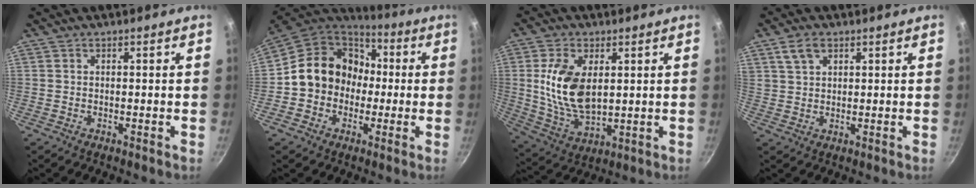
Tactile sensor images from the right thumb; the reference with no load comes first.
{"total": 15.4, "force": [-0.5, 13.6, 7.3], "torque": [-0.081, 0.046, -0.022]}
{"total": 13.3, "force": [2.3, 7.5, 10.8], "torque": [-0.198, -0.019, 0.053]}
{"total": 4.5, "force": [2.4, 2.7, 2.6], "torque": [-0.038, -0.001, 0.048]}